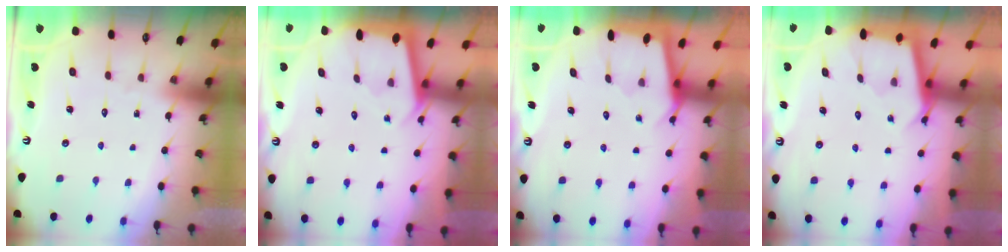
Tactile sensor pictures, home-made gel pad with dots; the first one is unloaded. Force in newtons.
{"total": 2.2, "press": 2.2, "slide": 0.1}
{"total": 2.2, "press": 2.2, "slide": 0.3}
{"total": 2.5, "press": 2.5, "slide": 0.1}